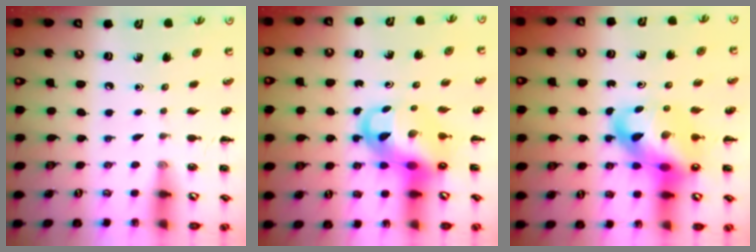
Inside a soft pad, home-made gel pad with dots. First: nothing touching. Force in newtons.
{"total": 8.6, "press": 8.3, "slide": 2.3}
{"total": 14.5, "press": 13.9, "slide": 4.0}